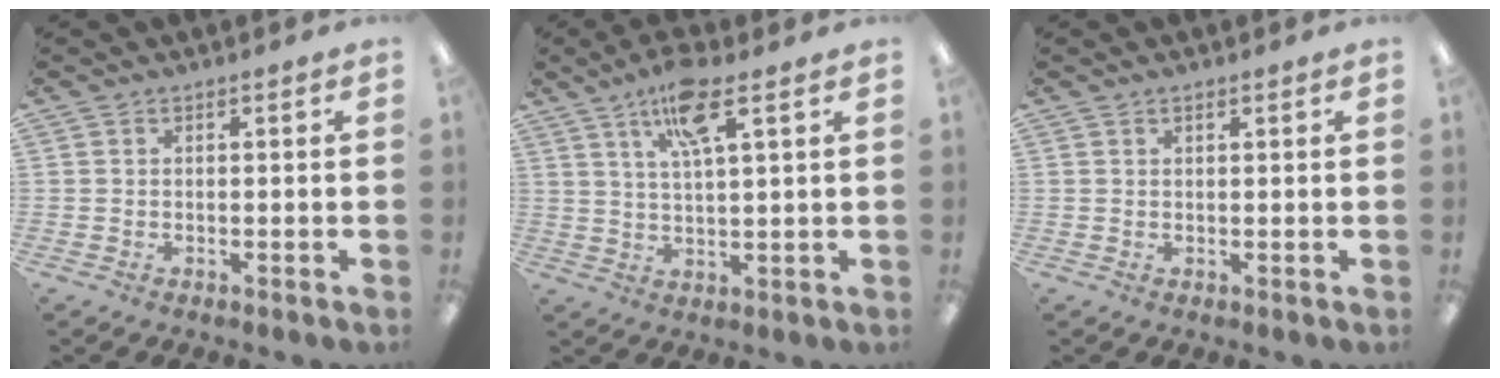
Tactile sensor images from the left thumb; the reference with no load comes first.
{"total": 10.0, "force": [5.9, 2.4, 7.7], "torque": [-0.139, -0.006, 0.097]}
{"total": 0.7, "force": [0.6, 0.2, 0.4], "torque": [-0.009, 0.001, 0.010]}